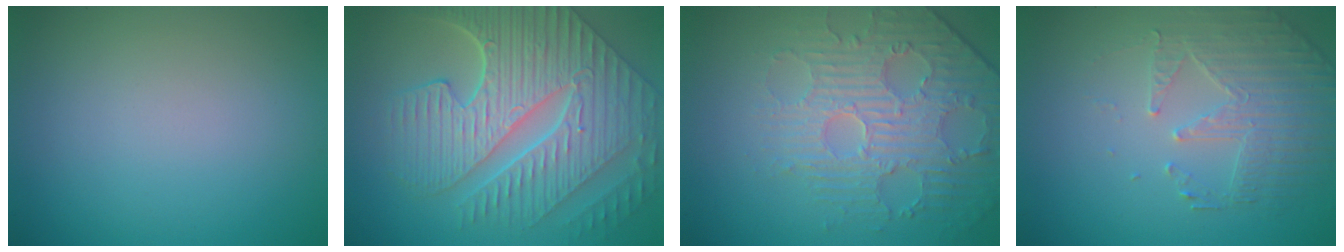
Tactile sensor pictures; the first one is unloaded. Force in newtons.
{"total": 10.0, "press": 7.1, "slide": 7.0}
{"total": 4.4, "press": 4.0, "slide": 1.7}
{"total": 2.5, "press": 2.2, "slide": 1.2}